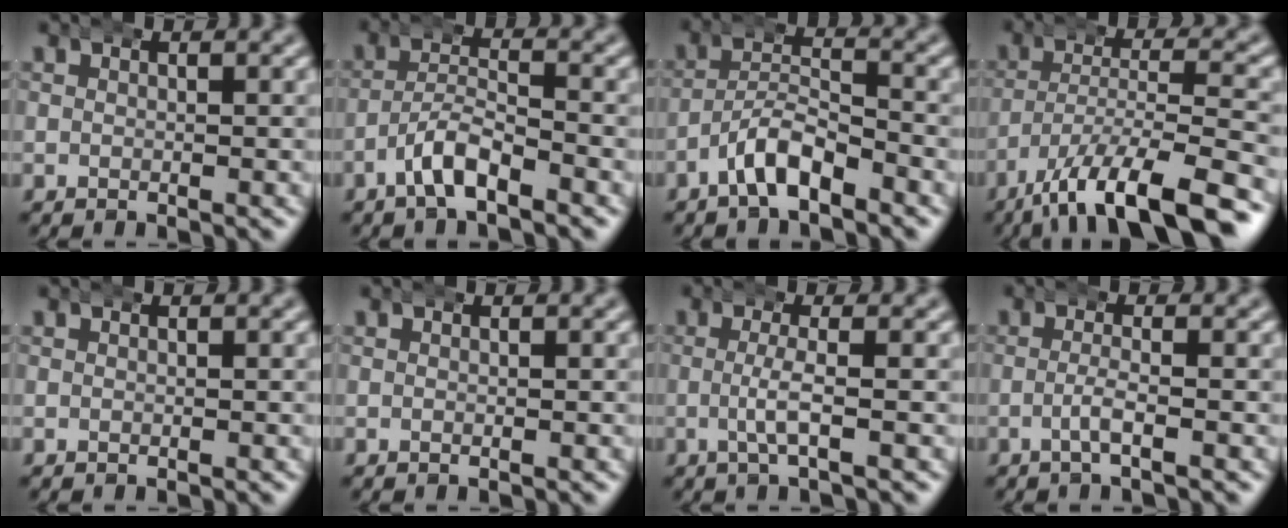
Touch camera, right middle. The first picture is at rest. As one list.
[{"total": 3.5, "force": [-2.4, 1.2, 2.1], "torque": [-0.024, 0.009, -0.053]}, {"total": 4.2, "force": [-3.0, 1.8, 2.3], "torque": [-0.023, 0.008, -0.062]}, {"total": 8.9, "force": [-5.7, 2.2, 6.5], "torque": [-0.105, -0.015, -0.086]}, {"total": 0.0}, {"total": 0.0}, {"total": 2.1, "force": [-0.6, -0.2, 2.0], "torque": [-0.040, 0.000, -0.011]}, {"total": 2.0, "force": [-1.1, -0.2, 1.7], "torque": [-0.030, 0.000, -0.022]}]